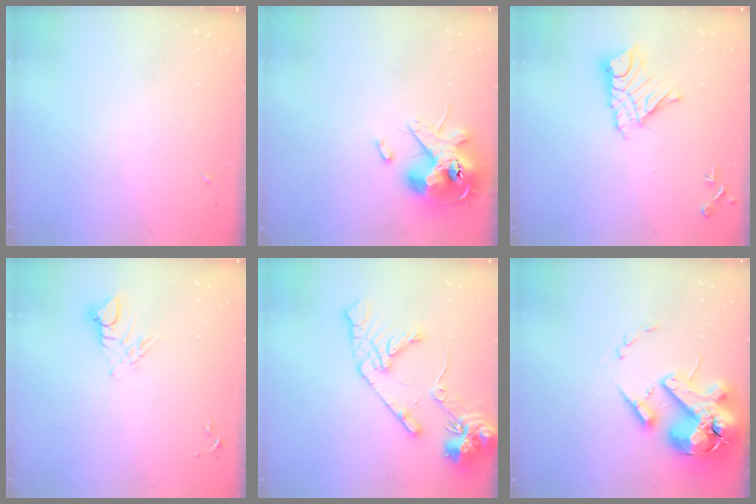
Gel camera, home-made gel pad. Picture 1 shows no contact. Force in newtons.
{"total": 14.2, "press": 14.0, "slide": 2.0}
{"total": 13.7, "press": 13.7, "slide": 1.3}
{"total": 6.5, "press": 6.5, "slide": 0.3}
{"total": 15.4, "press": 15.2, "slide": 2.2}
{"total": 18.6, "press": 18.4, "slide": 3.1}